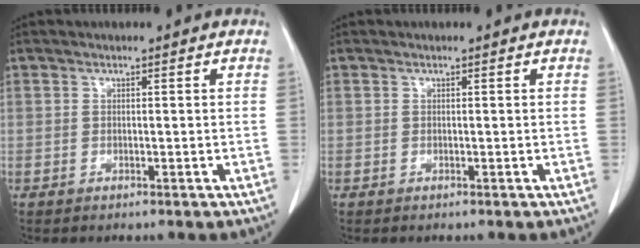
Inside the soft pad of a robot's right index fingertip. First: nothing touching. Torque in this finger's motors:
{"motor_torque": [0.00, 0.00, 0.00, 0.00]}